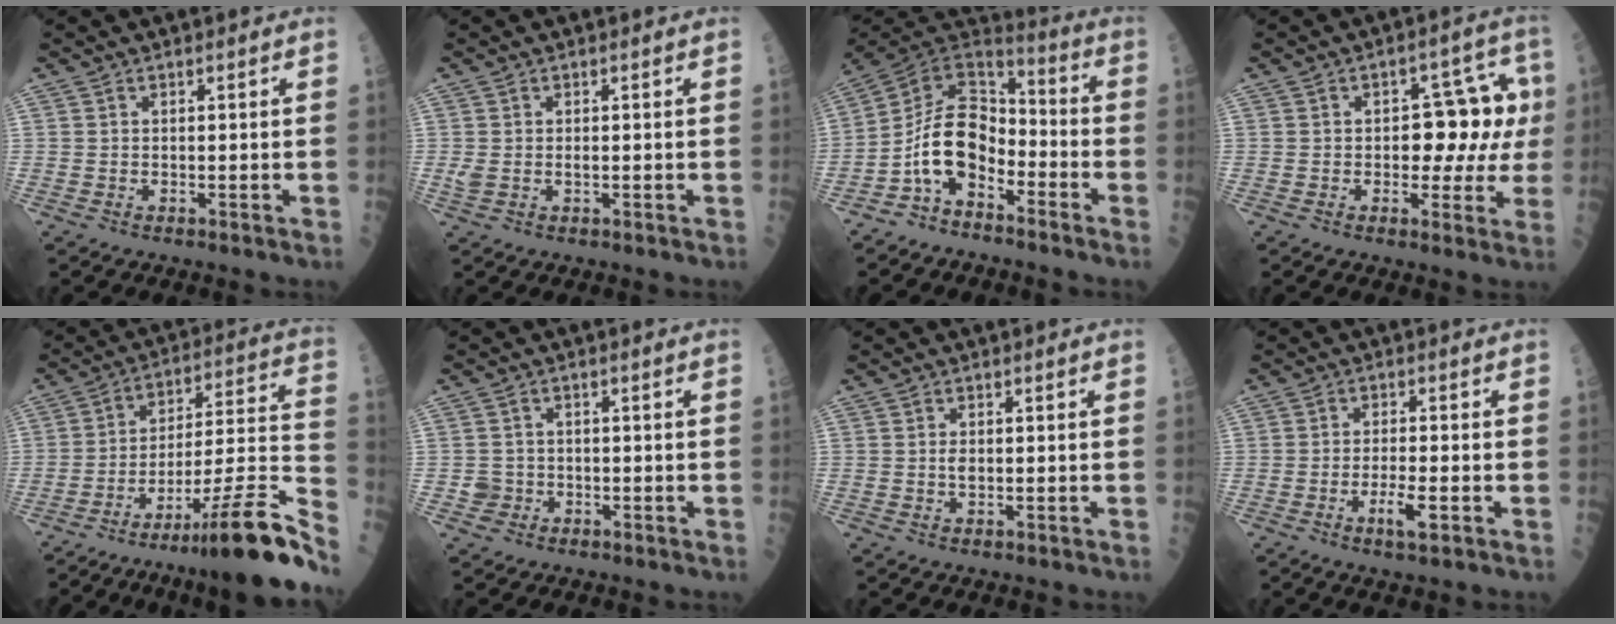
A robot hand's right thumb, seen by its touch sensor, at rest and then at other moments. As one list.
[{"total": 2.2, "force": [-0.1, 1.3, 1.8], "torque": [-0.048, 0.005, 0.001]}, {"total": 13.3, "force": [-5.3, 8.2, 9.1], "torque": [-0.144, 0.078, -0.106]}, {"total": 10.7, "force": [0.5, 6.4, 8.6], "torque": [-0.053, 0.031, 0.004]}, {"total": 25.1, "force": [-16.9, 1.8, 18.5], "torque": [-0.216, 0.091, -0.267]}, {"total": 2.3, "force": [-0.7, 2.2, 0.2], "torque": [0.015, 0.010, -0.014]}, {"total": 1.3, "force": [0.0, 0.7, 1.1], "torque": [-0.019, 0.000, 0.001]}, {"total": 4.1, "force": [-1.6, 0.6, 3.7], "torque": [-0.075, 0.000, -0.029]}]